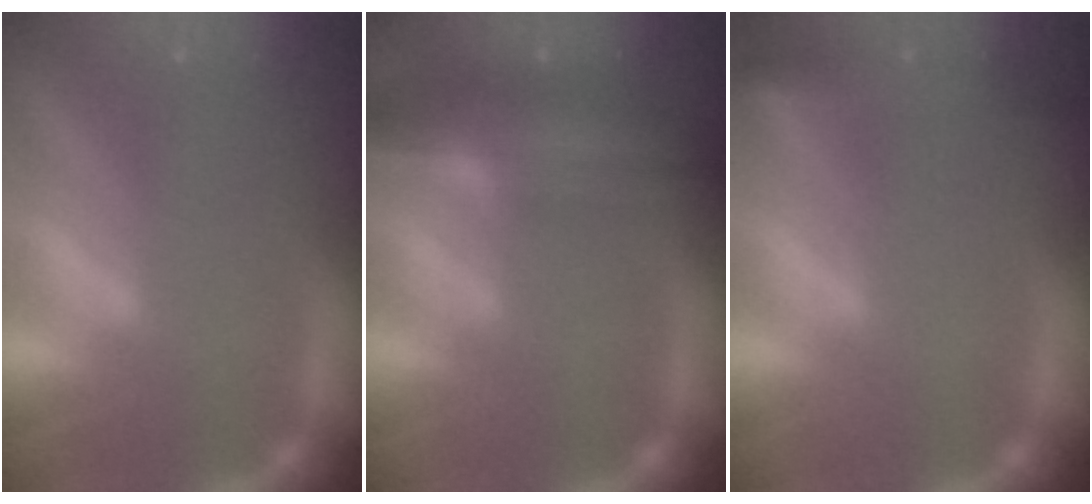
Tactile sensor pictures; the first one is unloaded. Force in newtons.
{"total": 8.9}
{"total": 4.0}